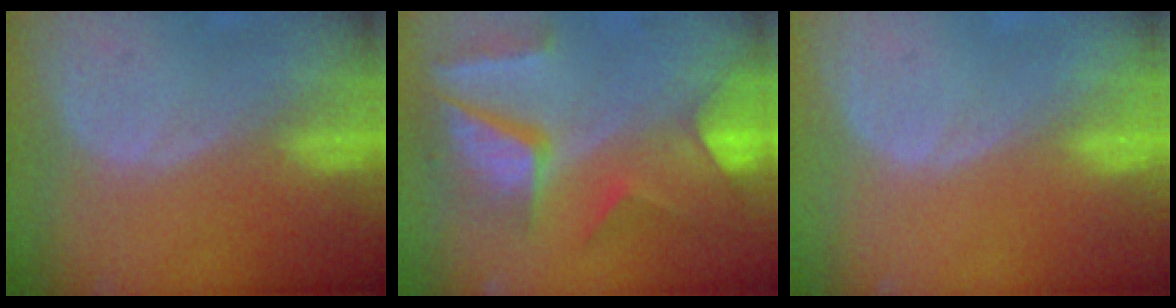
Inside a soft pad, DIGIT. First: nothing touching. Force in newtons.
{"total": 10.9, "press": 9.0, "slide": 6.1}
{"total": 0.0}